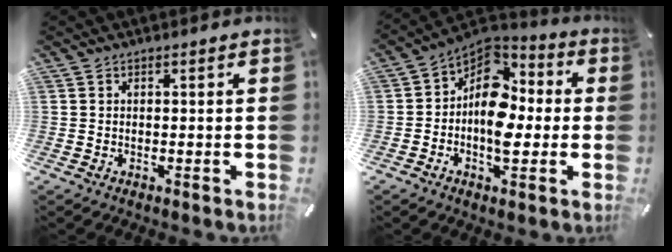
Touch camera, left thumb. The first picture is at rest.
{"total": 12.5, "force": [-1.6, 9.0, 8.4], "torque": [-0.143, -0.006, -0.033]}